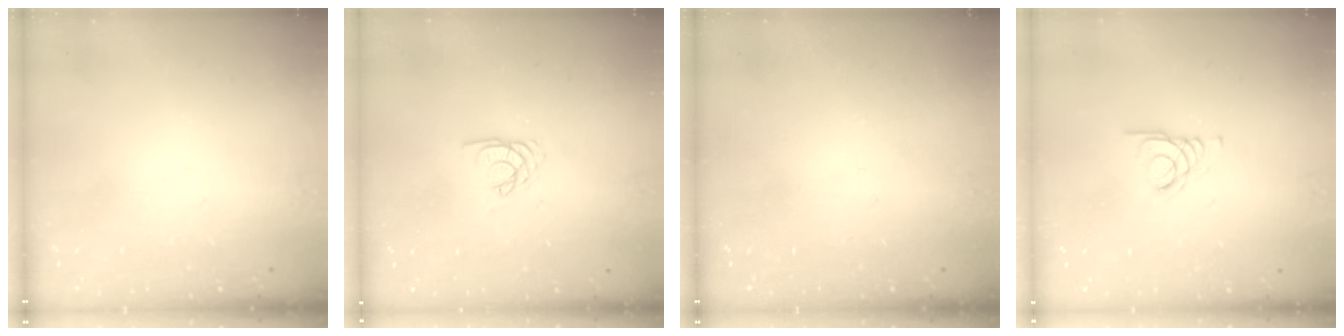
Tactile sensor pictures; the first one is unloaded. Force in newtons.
{"total": 3.1, "press": 3.1, "slide": 0.2}
{"total": 0.0}
{"total": 1.6, "press": 1.6, "slide": 0.2}